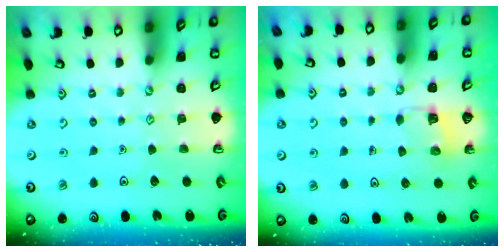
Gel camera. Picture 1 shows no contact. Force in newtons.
{"total": 4.1, "press": 4.1, "slide": 0.2}